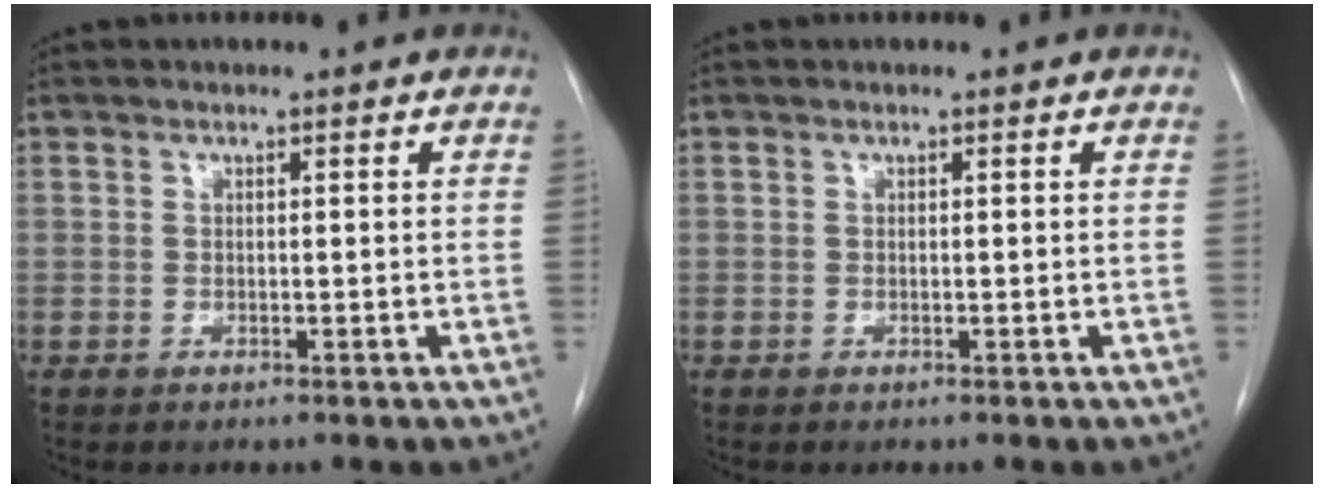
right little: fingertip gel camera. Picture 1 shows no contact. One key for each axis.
{"total": 0.0}